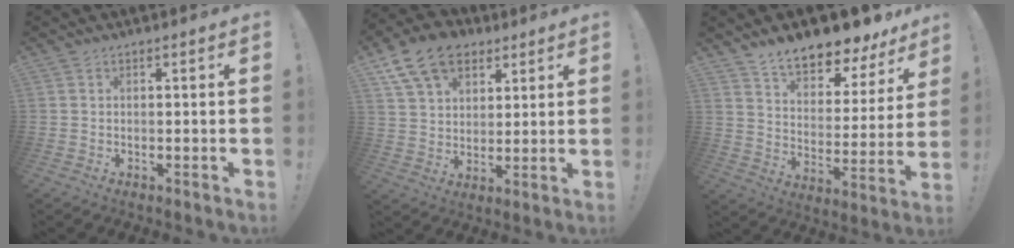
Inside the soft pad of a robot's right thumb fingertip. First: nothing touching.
{"total": 14.8, "force": [7.9, 10.2, 7.2], "torque": [-0.123, -0.033, 0.152]}
{"total": 11.8, "force": [10.4, 3.4, 4.4], "torque": [-0.071, -0.095, 0.180]}